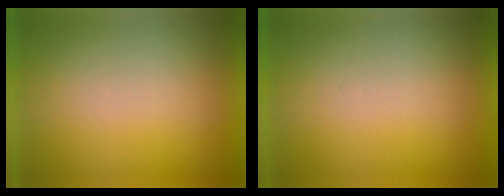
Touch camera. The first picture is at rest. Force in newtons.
{"total": 0.0}